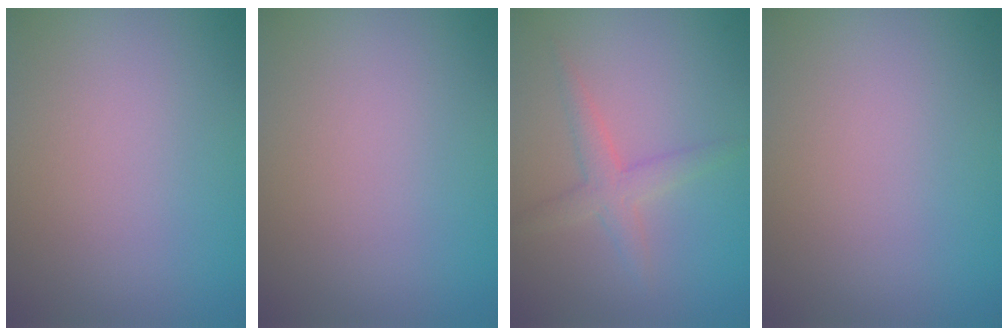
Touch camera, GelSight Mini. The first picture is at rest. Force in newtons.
{"total": 0.0}
{"total": 2.5, "press": 2.5, "slide": 0.1}
{"total": 0.0}